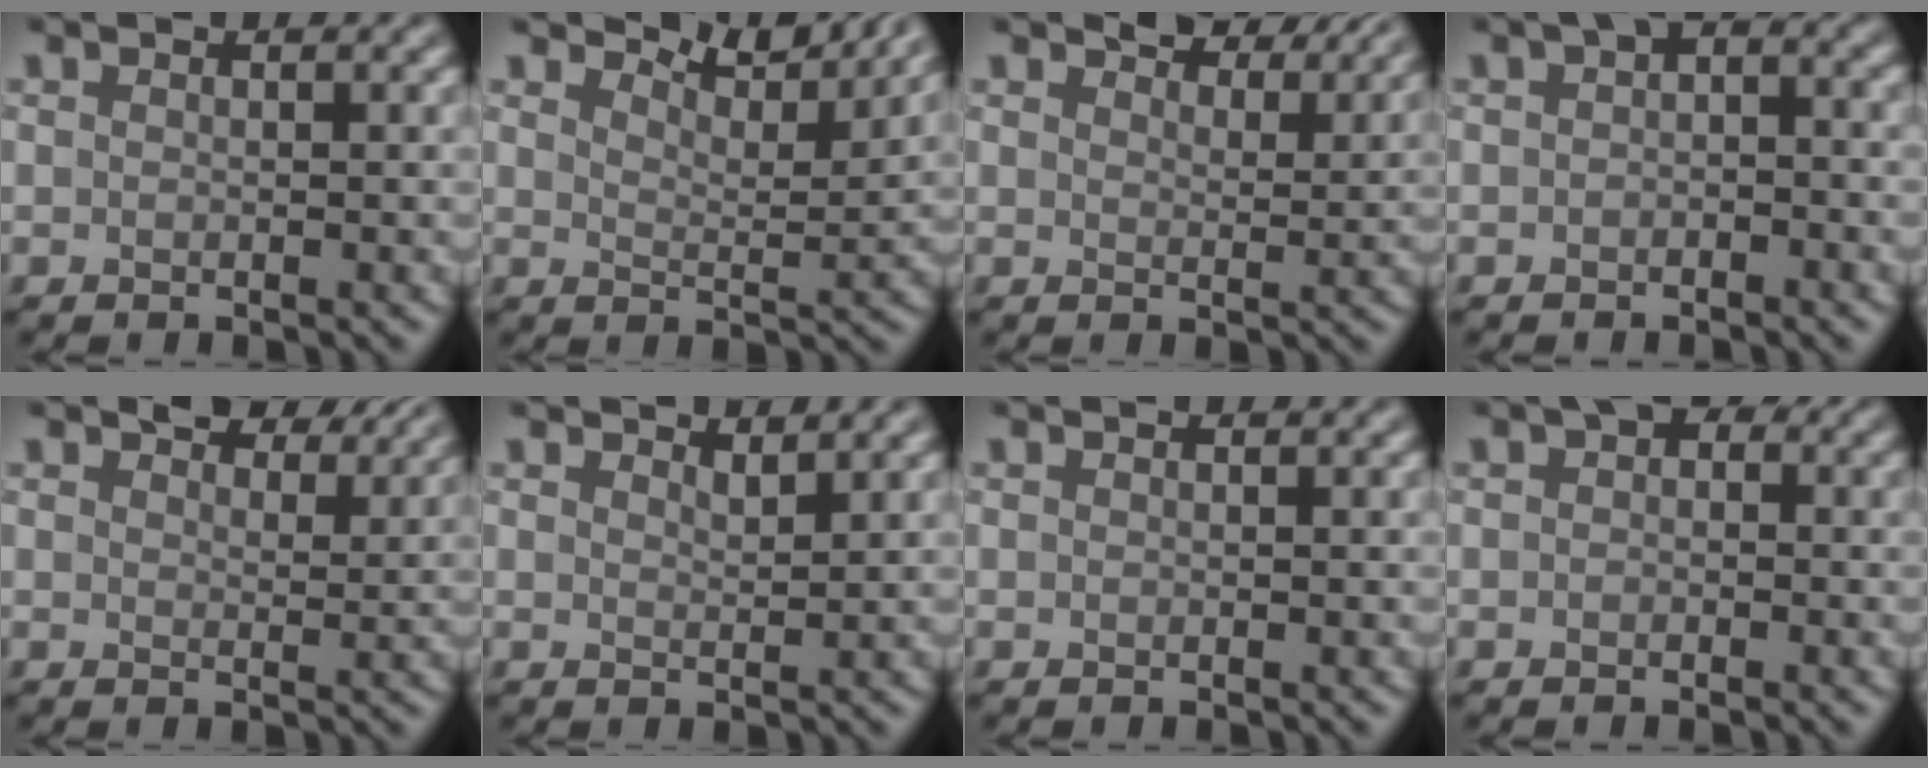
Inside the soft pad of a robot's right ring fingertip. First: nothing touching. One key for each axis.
{"total": 5.9, "fx": 5.5, "fy": 0.8, "fz": 1.8, "tx": -0.037, "ty": 0.004, "tz": 0.078}
{"total": 4.8, "fx": 4.3, "fy": 1.2, "fz": 1.7, "tx": -0.032, "ty": 0.001, "tz": 0.051}
{"total": 2.4, "fx": 0.2, "fy": 1.4, "fz": 2.0, "tx": -0.025, "ty": 0.010, "tz": -0.004}
{"total": 4.9, "fx": 4.0, "fy": 1.8, "fz": 2.1, "tx": -0.035, "ty": 0.002, "tz": 0.050}
{"total": 1.6, "fx": 1.6, "fy": 0.1, "fz": 0.5, "tx": -0.005, "ty": 0.001, "tz": 0.022}
{"total": 0.0}
{"total": 1.6, "fx": 0.4, "fy": 1.1, "fz": 1.1, "tx": -0.012, "ty": 0.006, "tz": -0.001}